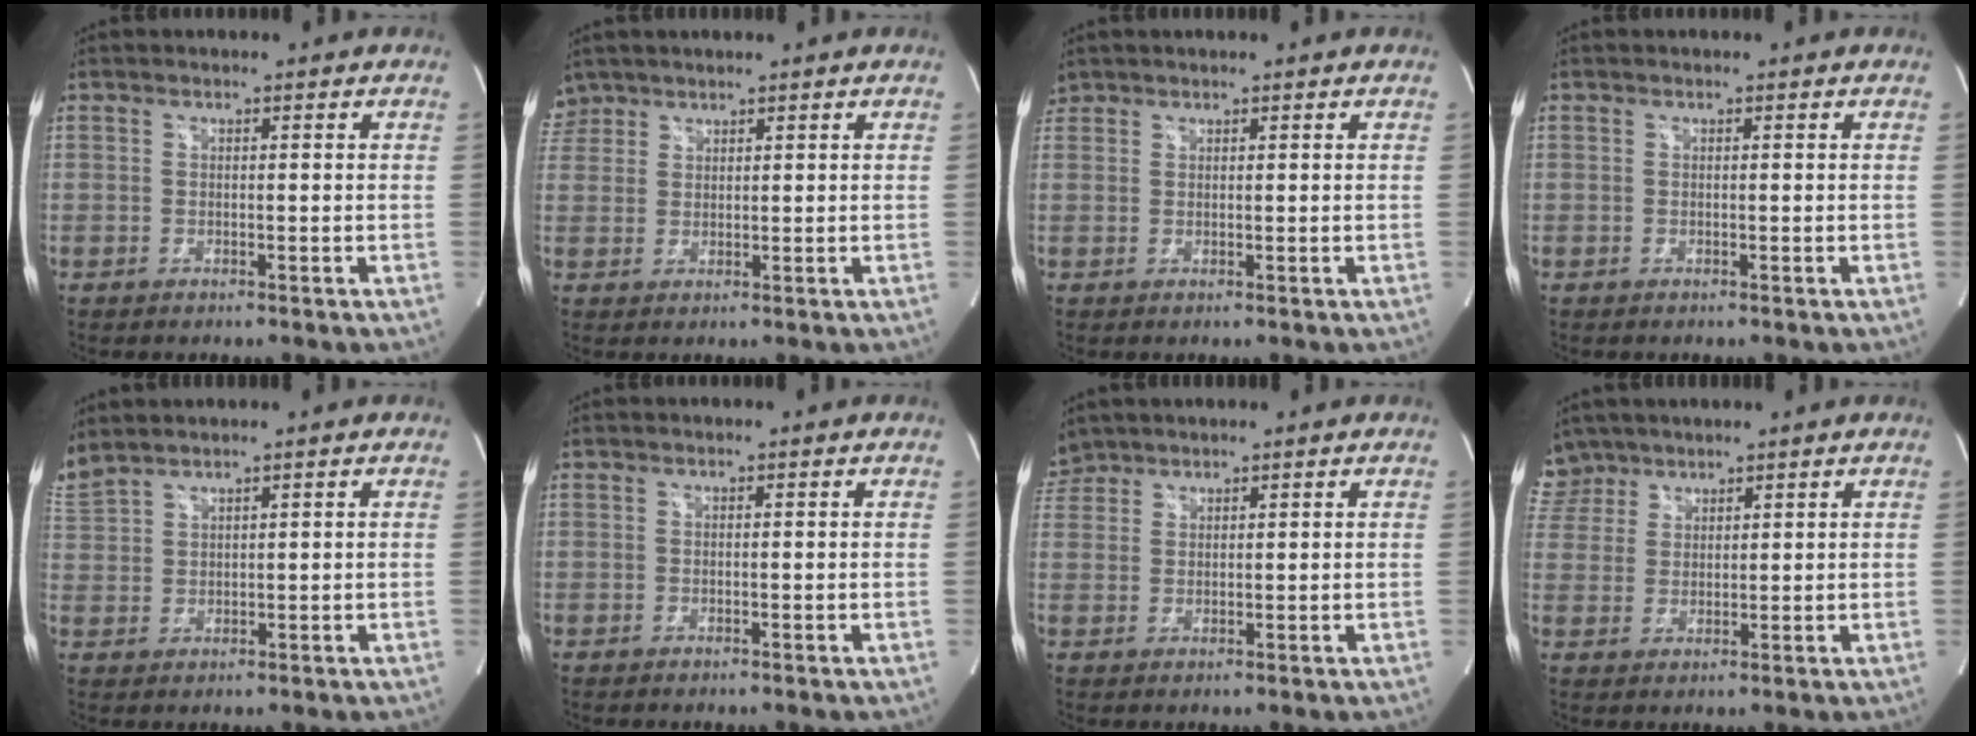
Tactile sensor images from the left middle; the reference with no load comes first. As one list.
[{"total": 3.6, "force": [2.9, 2.0, -0.2], "torque": [0.006, 0.012, 0.059]}, {"total": 1.7, "force": [1.5, 0.9, 0.0], "torque": [-0.002, 0.014, 0.029]}, {"total": 0.0}, {"total": 4.7, "force": [4.4, 0.2, 1.6], "torque": [-0.060, 0.016, 0.105]}, {"total": 0.0}, {"total": 3.4, "force": [3.2, 1.4, -0.2], "torque": [0.000, 0.013, 0.065]}, {"total": 5.9, "force": [4.9, 3.2, -0.5], "torque": [0.013, 0.008, 0.100]}]